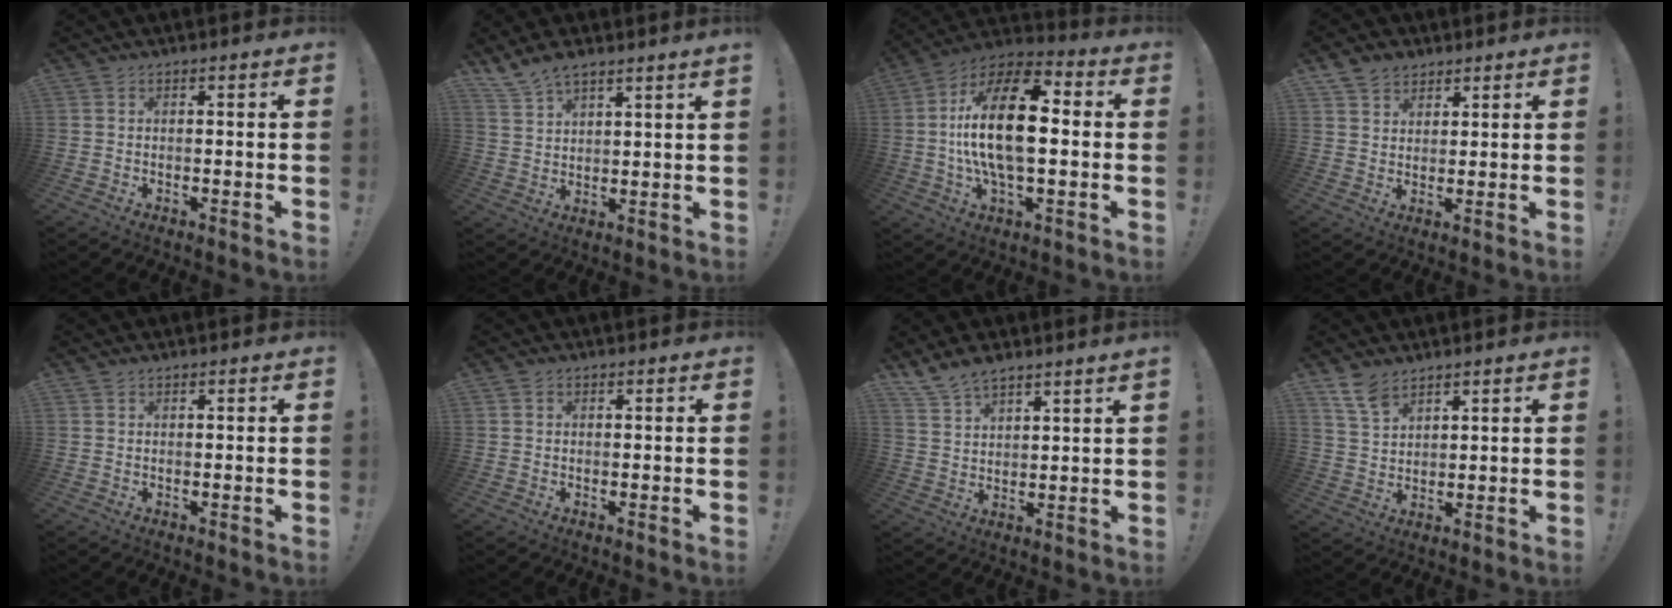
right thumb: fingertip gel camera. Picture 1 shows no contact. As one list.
[{"total": 6.3, "force": [5.8, 1.0, 2.4], "torque": [-0.060, -0.027, 0.110]}, {"total": 21.2, "force": [0.6, 9.6, 18.9], "torque": [-0.344, 0.006, 0.000]}, {"total": 6.2, "force": [4.3, 4.3, 1.2], "torque": [-0.025, -0.021, 0.084]}, {"total": 0.6, "force": [0.5, 0.3, 0.0], "torque": [0.001, -0.002, 0.010]}, {"total": 0.9, "force": [0.4, 0.8, 0.0], "torque": [0.003, 0.000, 0.008]}, {"total": 6.8, "force": [6.3, 1.4, 2.2], "torque": [-0.060, -0.032, 0.122]}, {"total": 7.3, "force": [5.7, 3.5, 2.9], "torque": [-0.050, -0.035, 0.108]}]